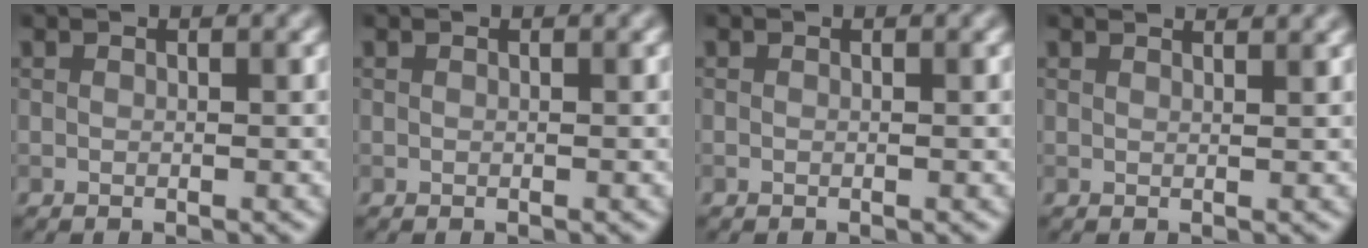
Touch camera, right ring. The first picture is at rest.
{"total": 0.0}
{"total": 0.0}
{"total": 2.7, "force": [2.3, 0.9, 1.2], "torque": [0.000, 0.010, 0.003]}